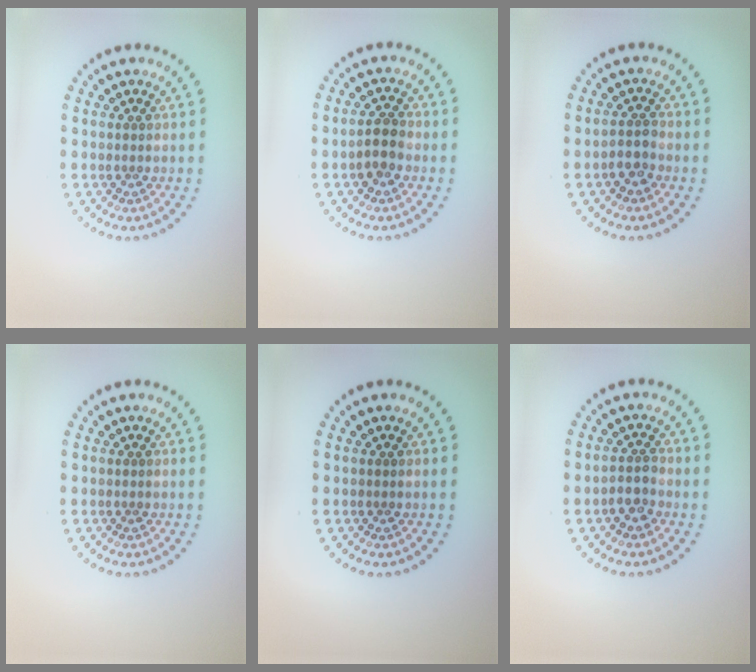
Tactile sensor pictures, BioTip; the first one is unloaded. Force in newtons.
{"total": 2.6, "press": 2.5, "slide": 0.7}
{"total": 2.0, "press": 1.8, "slide": 0.7}
{"total": 0.0}
{"total": 0.0}
{"total": 2.0, "press": 1.8, "slide": 0.7}